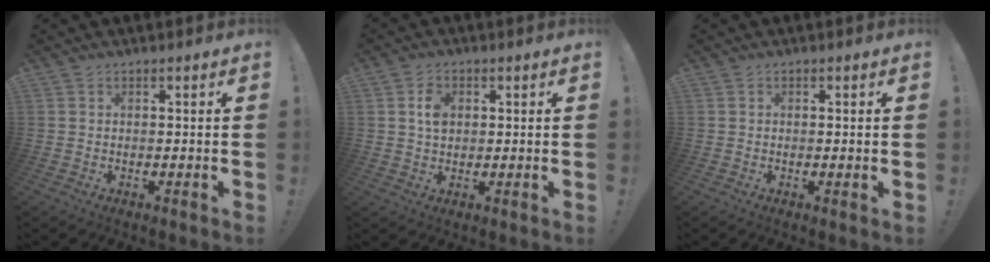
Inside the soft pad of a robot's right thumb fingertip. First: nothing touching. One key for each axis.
{"total": 4.4, "fx": 0.9, "fy": 3.4, "fz": 2.6, "tx": -0.038, "ty": 0.001, "tz": 0.015}
{"total": 0.9, "fx": 0.2, "fy": -0.2, "fz": 0.8, "tx": -0.011, "ty": -0.003, "tz": 0.001}